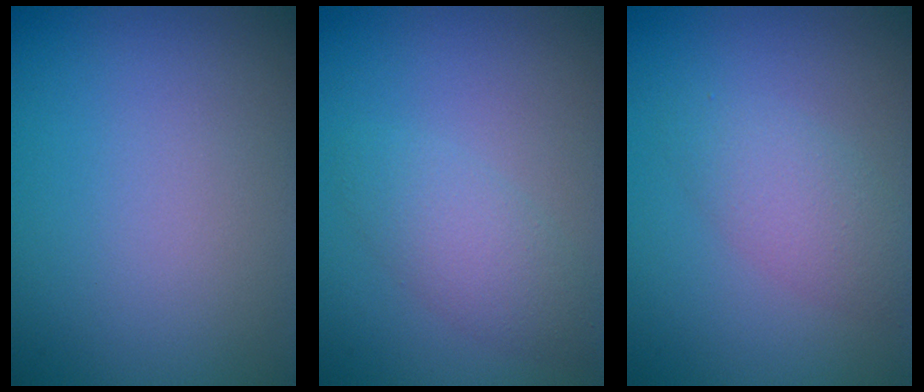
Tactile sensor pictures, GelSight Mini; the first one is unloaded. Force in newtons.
{"total": 2.7, "press": 2.7, "slide": 0.0}
{"total": 2.7, "press": 2.7, "slide": 0.1}